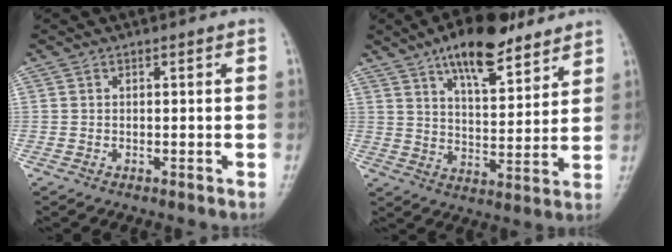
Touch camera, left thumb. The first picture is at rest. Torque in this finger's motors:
{"motor_torque": [3.43, 1.58, 1.48, -1.29, 0.28]}